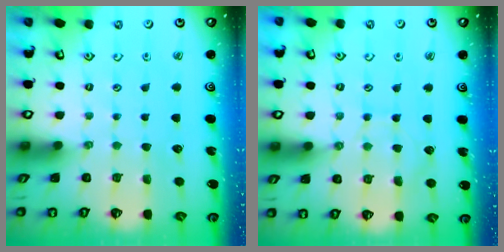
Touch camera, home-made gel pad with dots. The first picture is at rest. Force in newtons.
{"total": 5.5, "press": 5.5, "slide": 0.7}